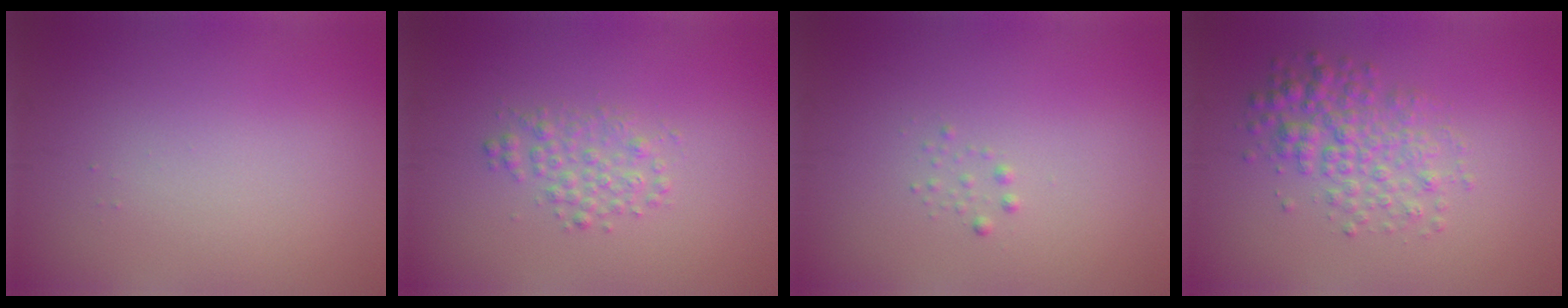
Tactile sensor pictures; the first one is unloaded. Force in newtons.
{"total": 2.0, "press": 2.0, "slide": 0.0}
{"total": 0.6, "press": 0.6, "slide": 0.0}
{"total": 3.7, "press": 3.7, "slide": 0.0}